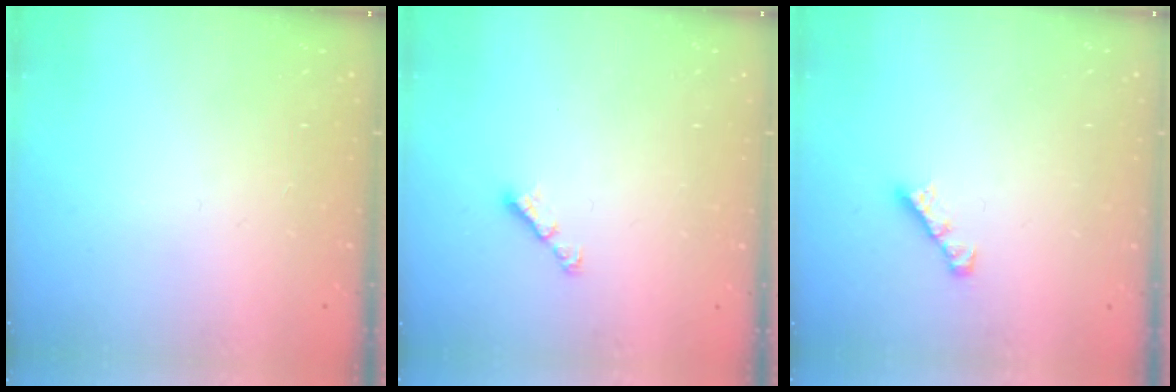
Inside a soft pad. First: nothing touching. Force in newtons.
{"total": 3.1, "press": 3.1, "slide": 0.6}
{"total": 3.0, "press": 3.0, "slide": 0.3}